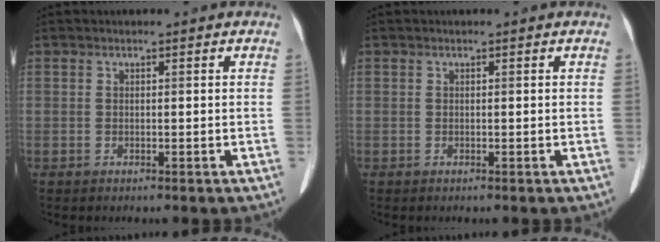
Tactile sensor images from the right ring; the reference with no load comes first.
{"total": 0.0}